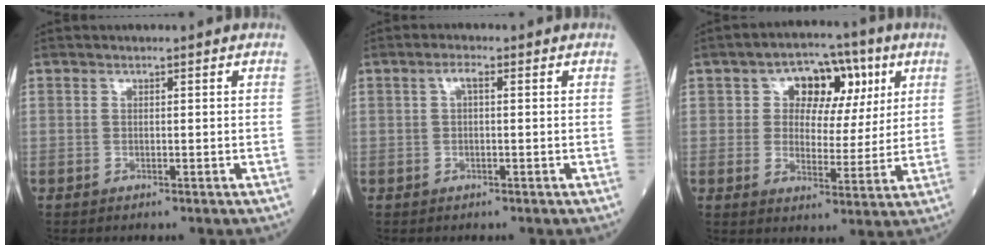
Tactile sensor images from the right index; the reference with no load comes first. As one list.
[{"total": 1.7, "force": [0.3, 0.4, 1.6], "torque": [-0.031, 0.005, 0.006]}, {"total": 10.0, "force": [3.7, 6.4, 6.7], "torque": [-0.084, 0.028, 0.057]}]